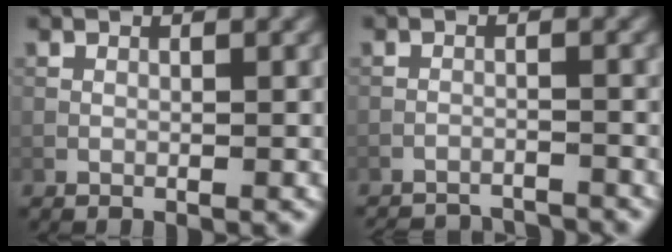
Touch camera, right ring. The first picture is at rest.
{"total": 7.9, "force": [-7.8, 1.2, 1.0], "torque": [-0.005, -0.002, -0.108]}